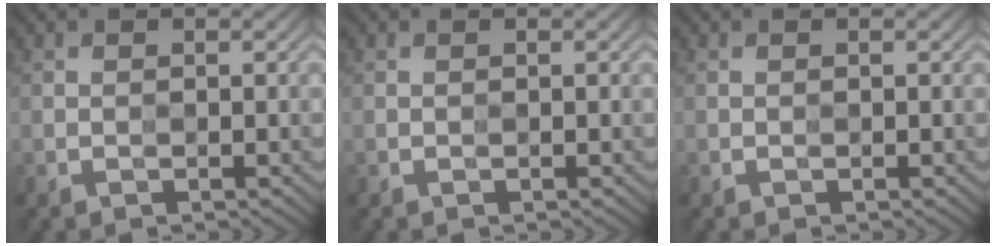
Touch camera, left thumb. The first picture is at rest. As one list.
[{"total": 0.0}, {"total": 0.0}]